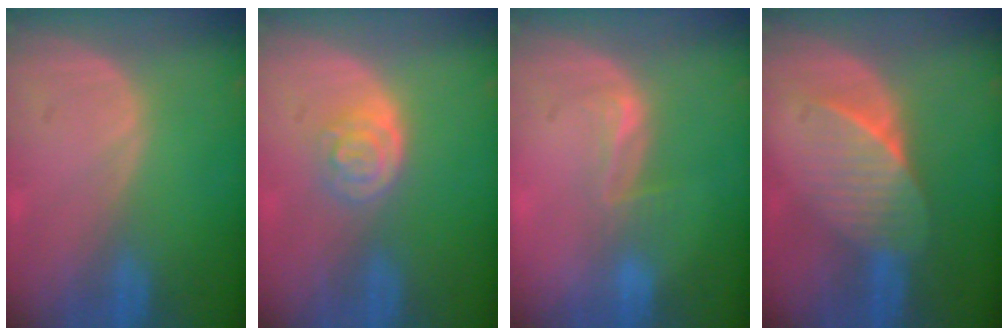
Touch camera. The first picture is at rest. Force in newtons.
{"total": 4.1, "press": 3.7, "slide": 1.9}
{"total": 2.7, "press": 2.3, "slide": 1.5}
{"total": 7.2, "press": 6.4, "slide": 3.3}